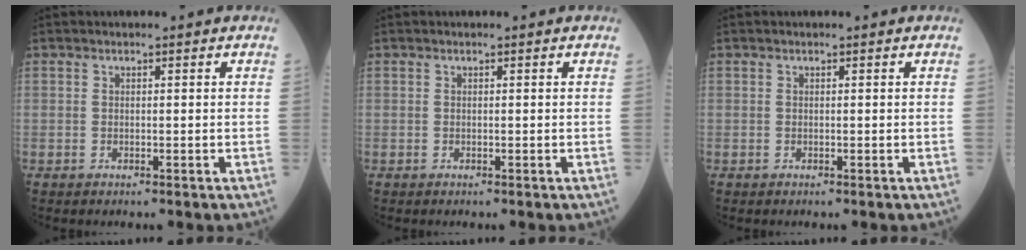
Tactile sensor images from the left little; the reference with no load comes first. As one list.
[{"total": 0.0}, {"total": 0.0}]